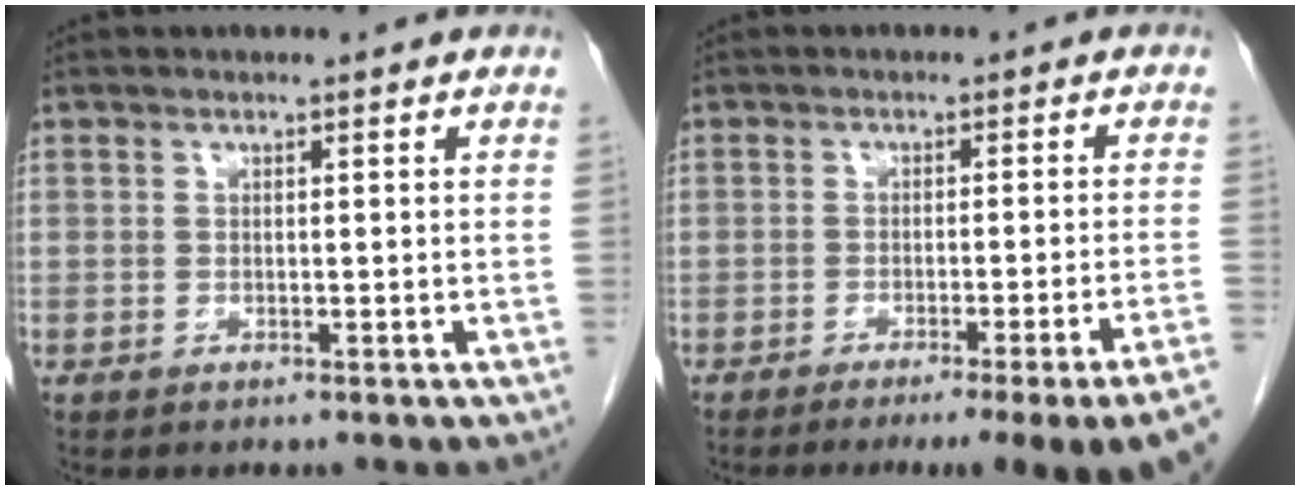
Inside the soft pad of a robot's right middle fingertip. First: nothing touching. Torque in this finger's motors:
{"motor_torque": [1.09, -1.04, 0.25, 0.08]}